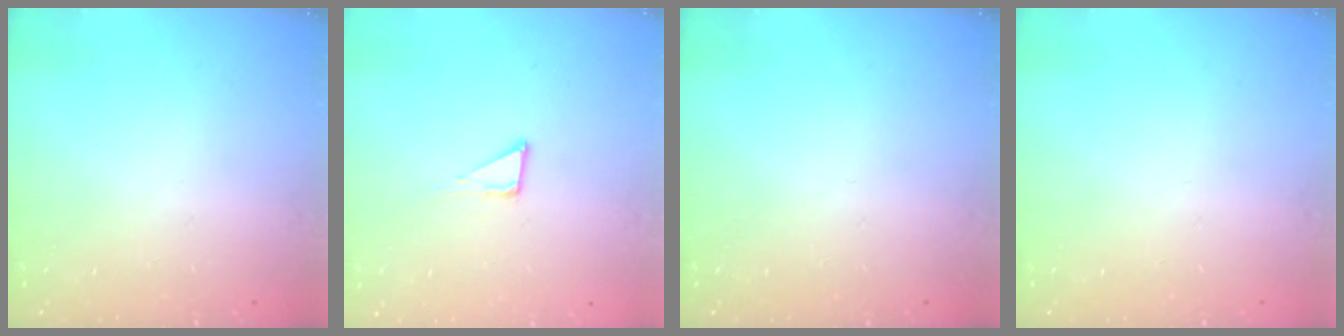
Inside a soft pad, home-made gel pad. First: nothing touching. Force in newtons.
{"total": 5.1, "press": 5.0, "slide": 0.4}
{"total": 0.0}
{"total": 0.0}